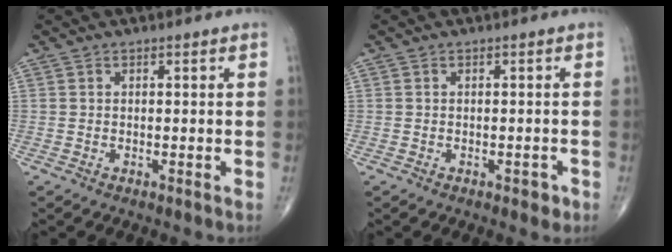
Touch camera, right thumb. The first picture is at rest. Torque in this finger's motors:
{"motor_torque": [0.03, 0.22, -0.11, -0.04, 0.00]}